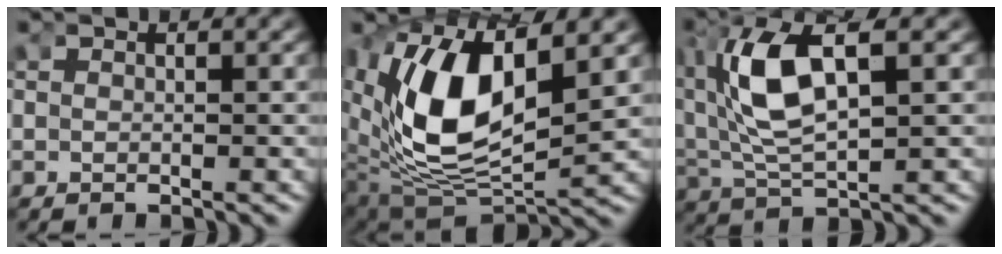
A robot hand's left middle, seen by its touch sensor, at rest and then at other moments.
{"total": 12.3, "force": [1.0, 7.2, 10.0], "torque": [-0.217, -0.039, 0.042]}
{"total": 7.6, "force": [1.6, 3.6, 6.5], "torque": [-0.155, -0.010, 0.043]}